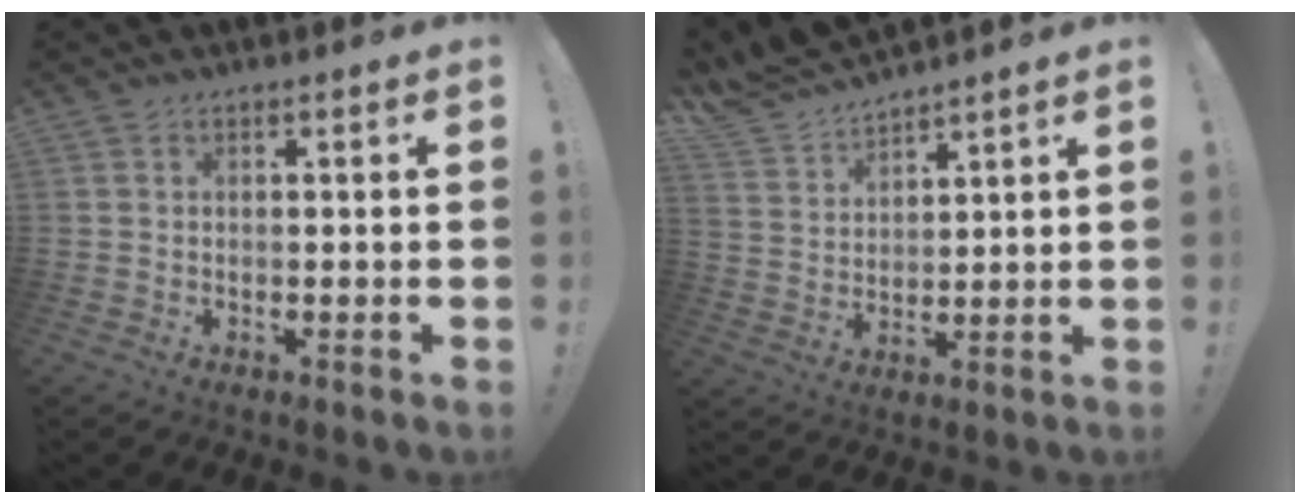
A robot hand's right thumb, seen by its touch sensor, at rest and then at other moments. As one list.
[{"total": 7.9, "force": [7.3, 2.4, 1.7], "torque": [-0.054, -0.062, 0.142]}]